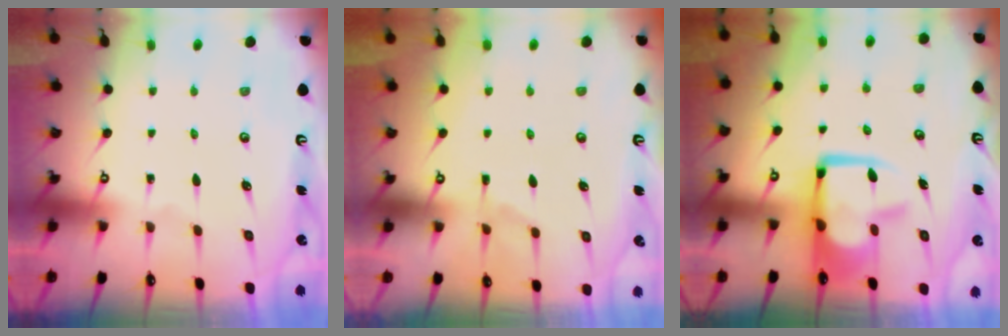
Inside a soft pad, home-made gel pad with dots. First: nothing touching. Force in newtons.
{"total": 6.9, "press": 6.7, "slide": 1.5}
{"total": 10.7, "press": 10.5, "slide": 1.8}